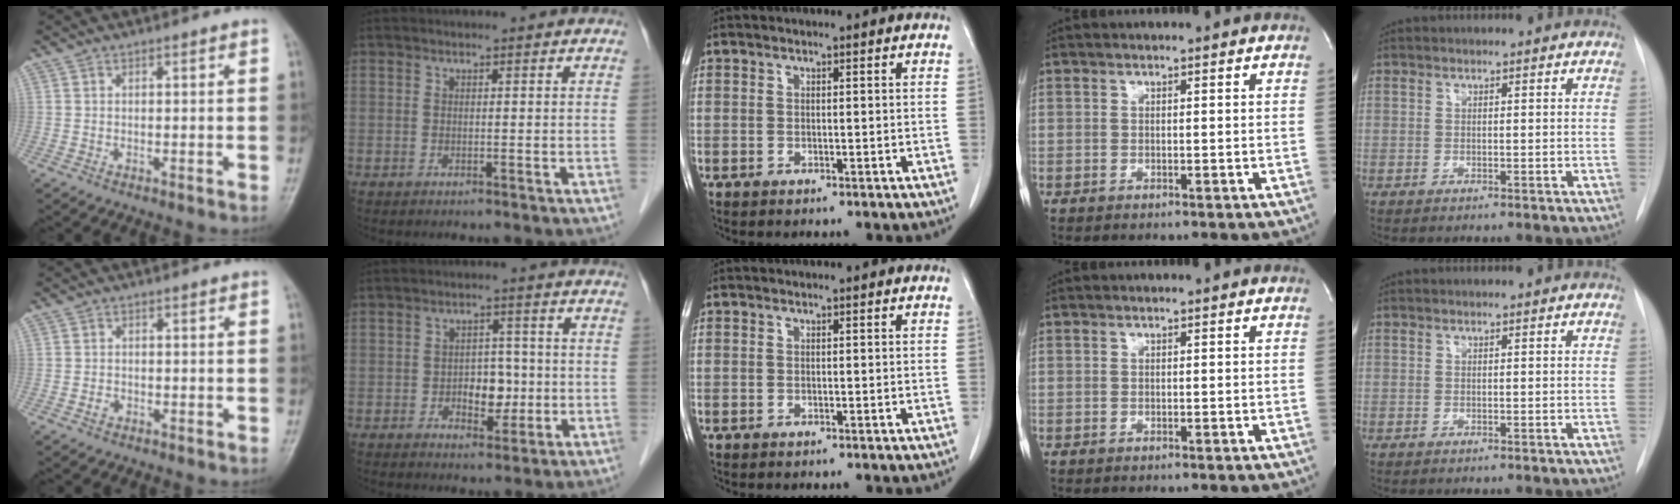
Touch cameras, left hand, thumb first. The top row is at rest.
{"thumb": {"total": 1.3, "force": [-0.6, 1.0, 0.5], "torque": [-0.007, 0.004, -0.011]}, "index": {"total": 5.1, "force": [-1.1, 3.2, 3.8], "torque": [-0.053, 0.011, -0.016]}}